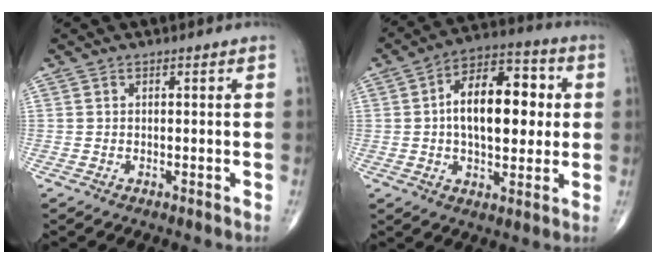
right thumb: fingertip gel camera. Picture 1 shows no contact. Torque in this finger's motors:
{"motor_torque": [0.22, 0.76, 1.10, 0.05, 0.12]}